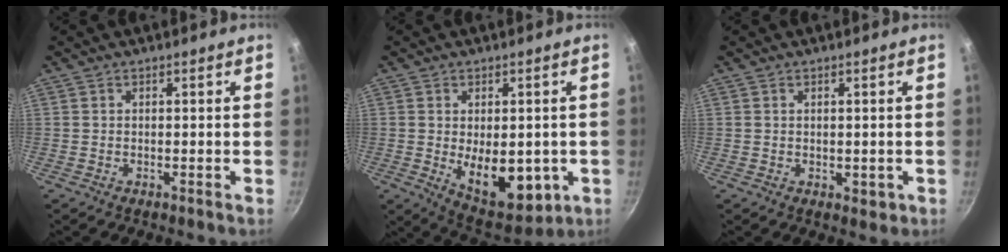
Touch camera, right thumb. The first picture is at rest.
{"total": 13.4, "force": [-1.9, 7.6, 10.9], "torque": [-0.118, -0.016, -0.005]}
{"total": 1.9, "force": [-0.1, 1.2, 1.5], "torque": [-0.015, -0.003, 0.001]}